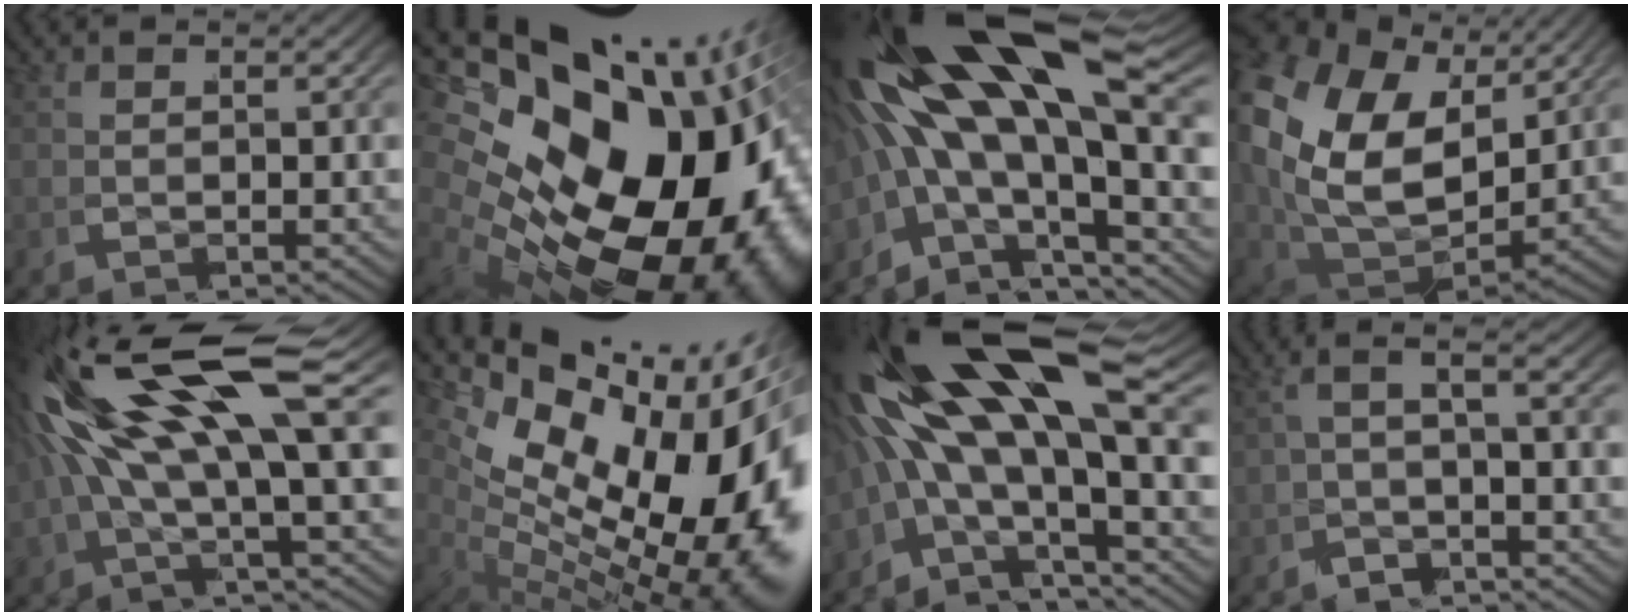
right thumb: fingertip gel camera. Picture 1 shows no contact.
{"total": 24.1, "force": [-1.9, 16.2, 17.7], "torque": [-0.289, -0.053, -0.008]}
{"total": 13.8, "force": [-0.6, 8.0, 11.2], "torque": [-0.218, -0.019, -0.004]}
{"total": 14.3, "force": [0.9, 10.8, 9.3], "torque": [-0.240, -0.056, 0.036]}
{"total": 9.5, "force": [0.4, 3.9, 8.7], "torque": [-0.183, -0.002, 0.013]}
{"total": 23.0, "force": [-1.4, 15.6, 16.9], "torque": [-0.277, -0.058, 0.002]}
{"total": 12.1, "force": [-0.4, 6.7, 10.0], "torque": [-0.189, -0.014, -0.005]}
{"total": 2.3, "force": [-0.8, 0.5, 2.1], "torque": [-0.032, 0.012, -0.018]}